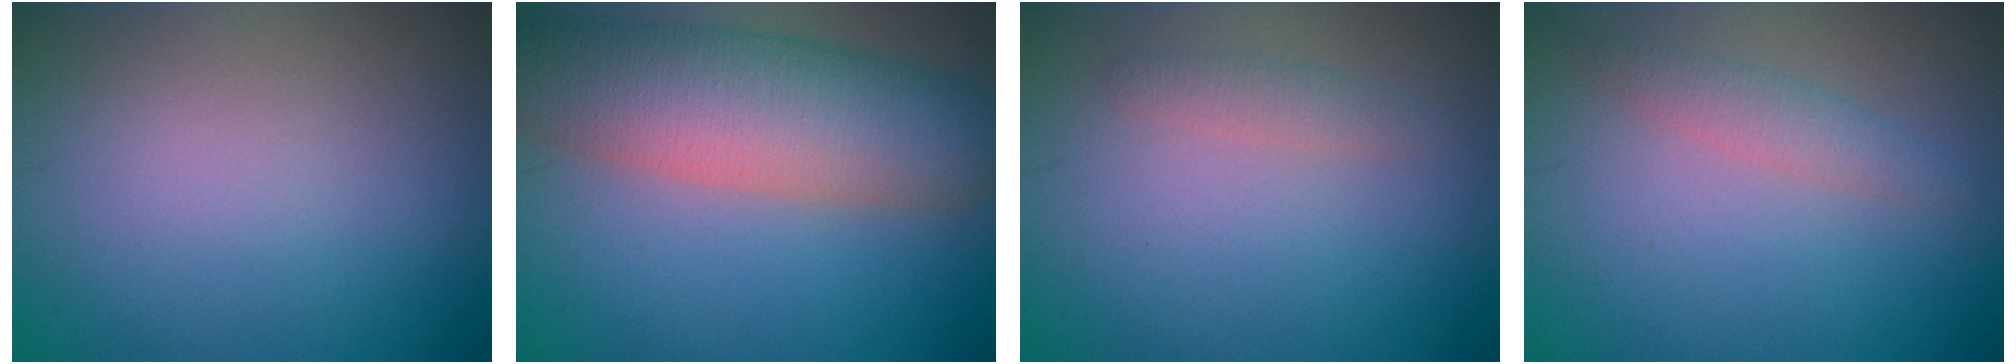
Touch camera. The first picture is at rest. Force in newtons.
{"total": 10.4, "press": 10.4, "slide": 0.5}
{"total": 1.4, "press": 1.4, "slide": 0.0}
{"total": 2.0, "press": 2.0, "slide": 0.1}